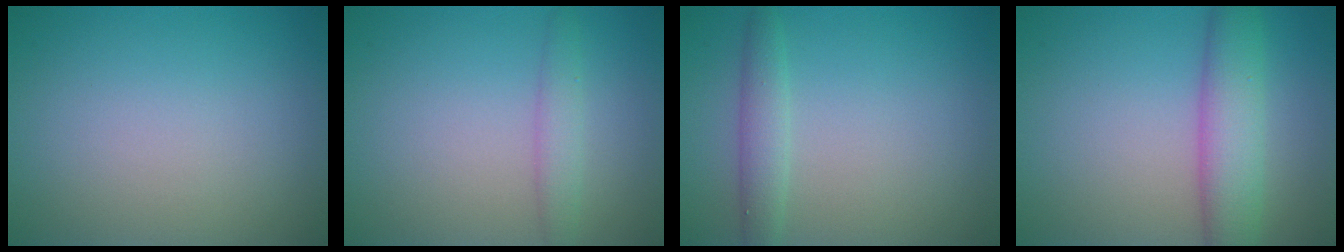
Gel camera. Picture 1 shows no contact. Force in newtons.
{"total": 1.9, "press": 1.9, "slide": 0.1}
{"total": 2.1, "press": 2.1, "slide": 0.1}
{"total": 5.1, "press": 5.1, "slide": 0.2}